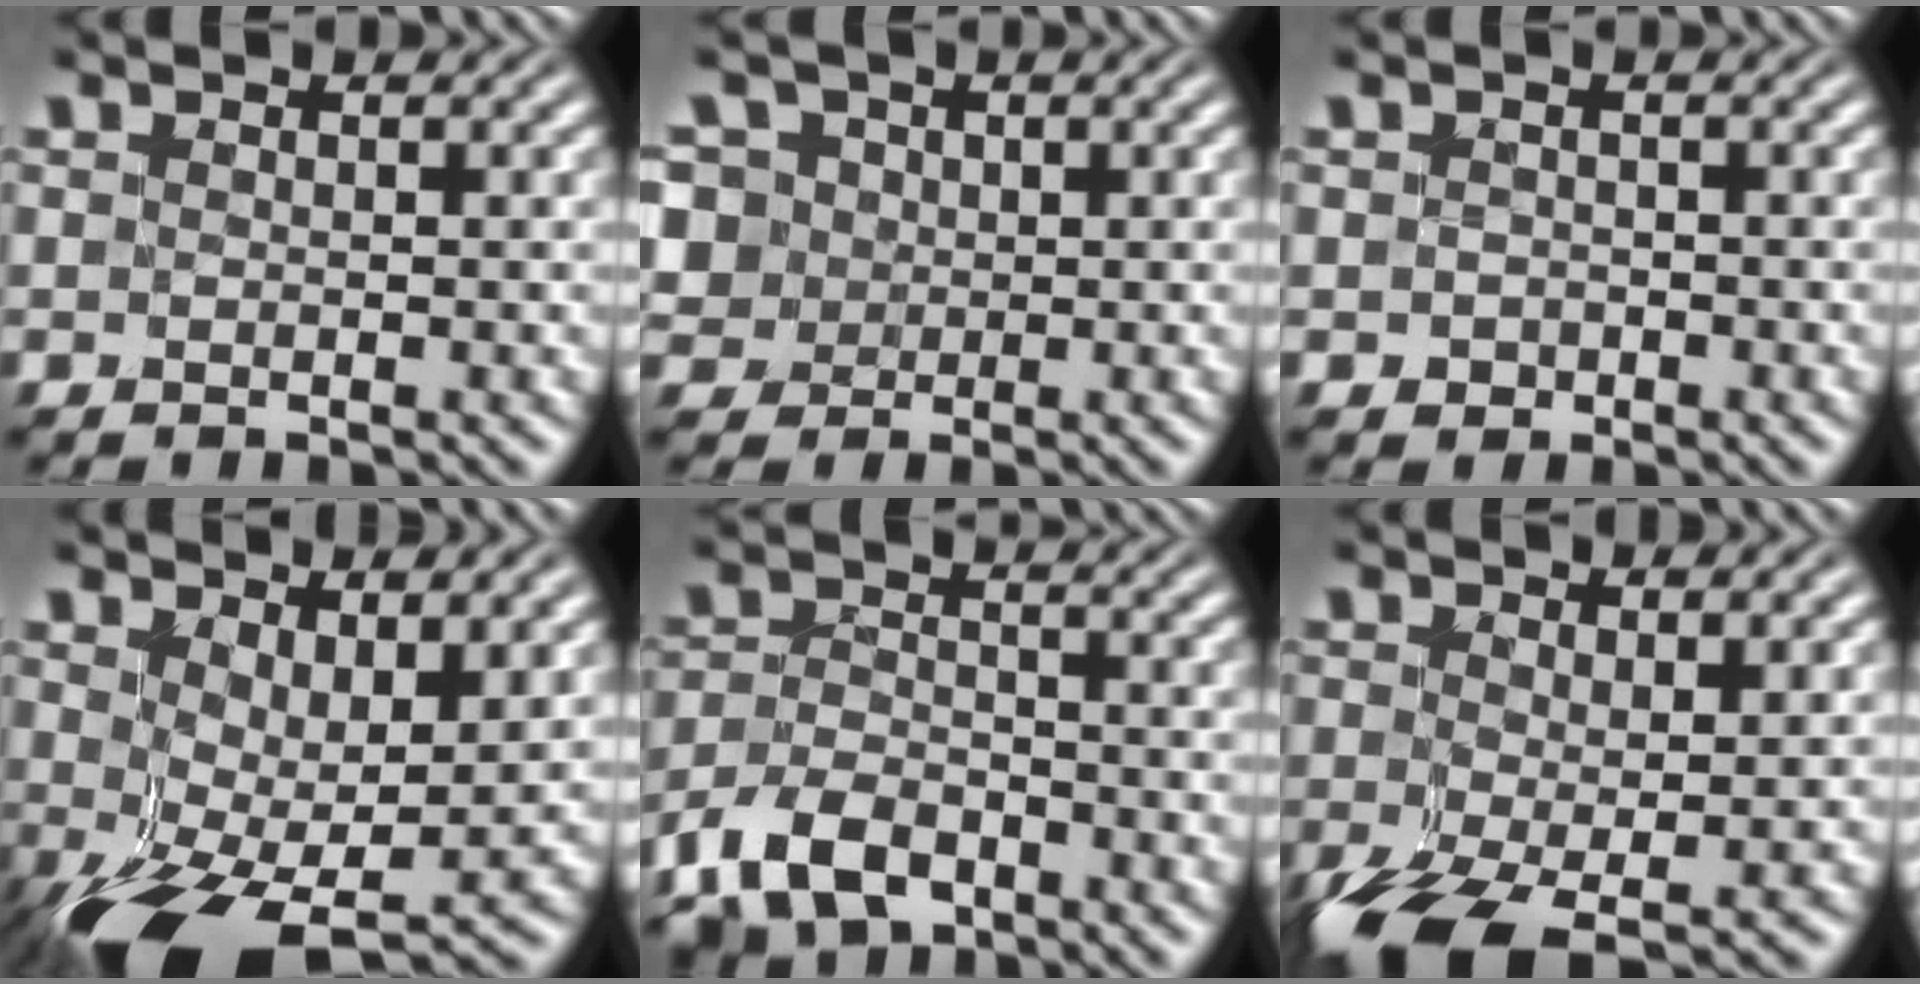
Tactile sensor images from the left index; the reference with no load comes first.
{"total": 6.2, "force": [2.0, 5.3, 2.4], "torque": [-0.045, 0.029, 0.008]}
{"total": 0.8, "force": [-0.4, 0.7, 0.1], "torque": [0.003, -0.002, -0.007]}
{"total": 9.5, "force": [-1.1, 4.9, 8.1], "torque": [-0.156, -0.031, -0.001]}
{"total": 4.9, "force": [-3.6, 2.4, 2.3], "torque": [-0.048, -0.002, -0.076]}
{"total": 6.5, "force": [-2.8, 3.0, 5.1], "torque": [-0.116, -0.022, -0.047]}